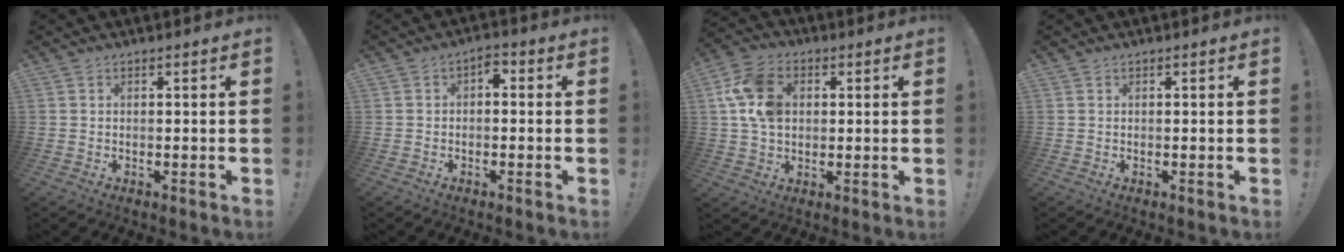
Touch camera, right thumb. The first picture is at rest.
{"total": 2.7, "force": [-0.8, 1.9, 1.6], "torque": [-0.024, 0.008, -0.019]}
{"total": 13.2, "force": [3.0, 9.8, 8.3], "torque": [-0.153, 0.007, 0.060]}
{"total": 0.0}